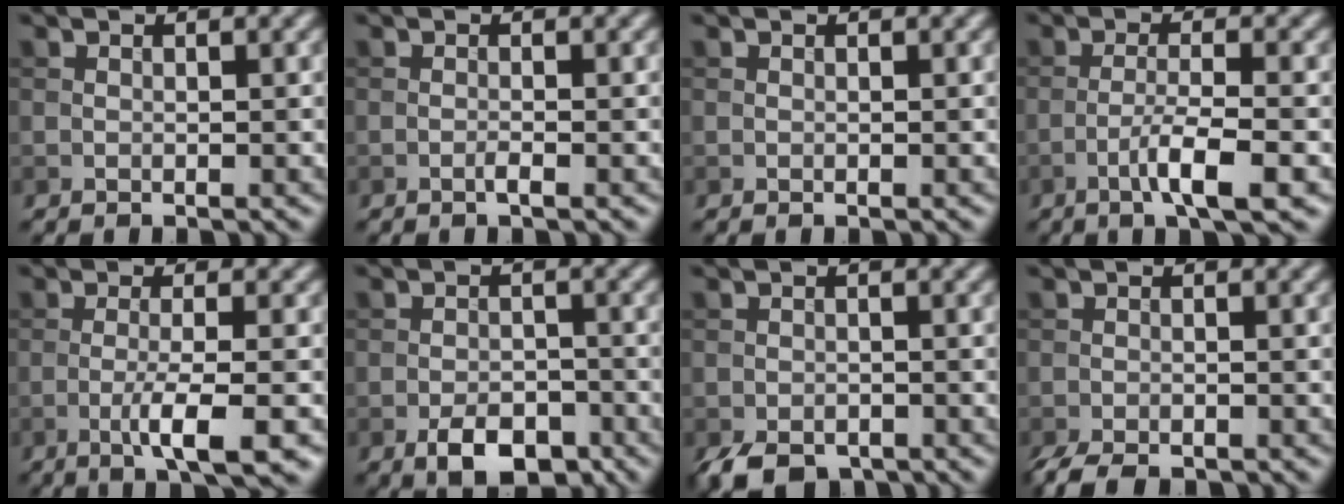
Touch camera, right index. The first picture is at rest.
{"total": 0.7, "force": [-0.4, 0.0, 0.6], "torque": [-0.013, 0.000, -0.010]}
{"total": 0.0}
{"total": 4.3, "force": [-1.9, 0.6, 3.8], "torque": [-0.069, 0.007, -0.038]}
{"total": 4.5, "force": [-1.6, 0.7, 4.1], "torque": [-0.069, 0.003, -0.034]}
{"total": 4.7, "force": [-2.8, 2.4, 2.9], "torque": [-0.041, -0.005, -0.049]}
{"total": 4.1, "force": [-3.1, 1.9, 1.9], "torque": [-0.026, -0.010, -0.055]}
{"total": 3.7, "force": [-3.1, 1.1, 1.7], "torque": [-0.031, -0.010, -0.059]}